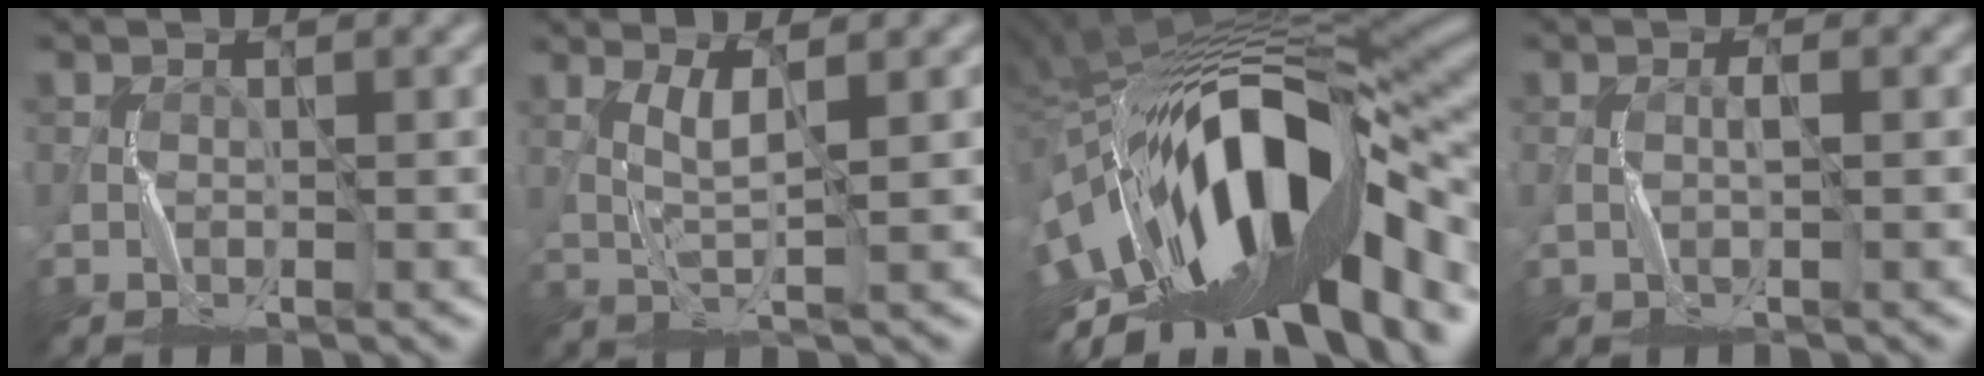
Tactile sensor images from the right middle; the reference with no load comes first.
{"total": 2.6, "force": [1.1, -0.5, 2.3], "torque": [-0.057, -0.006, 0.030]}
{"total": 18.4, "force": [-4.6, 7.6, 16.1], "torque": [-0.292, 0.015, -0.089]}
{"total": 1.0, "force": [0.0, -0.1, 1.0], "torque": [-0.020, 0.005, 0.002]}